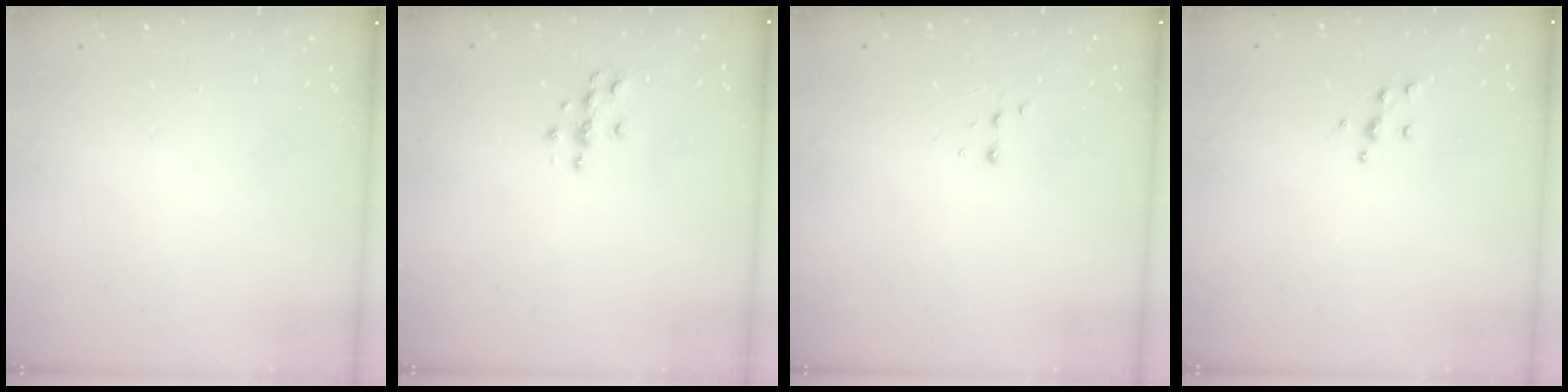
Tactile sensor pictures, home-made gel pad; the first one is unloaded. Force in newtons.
{"total": 3.8, "press": 3.8, "slide": 0.4}
{"total": 2.9, "press": 2.7, "slide": 1.0}
{"total": 4.8, "press": 4.7, "slide": 0.6}